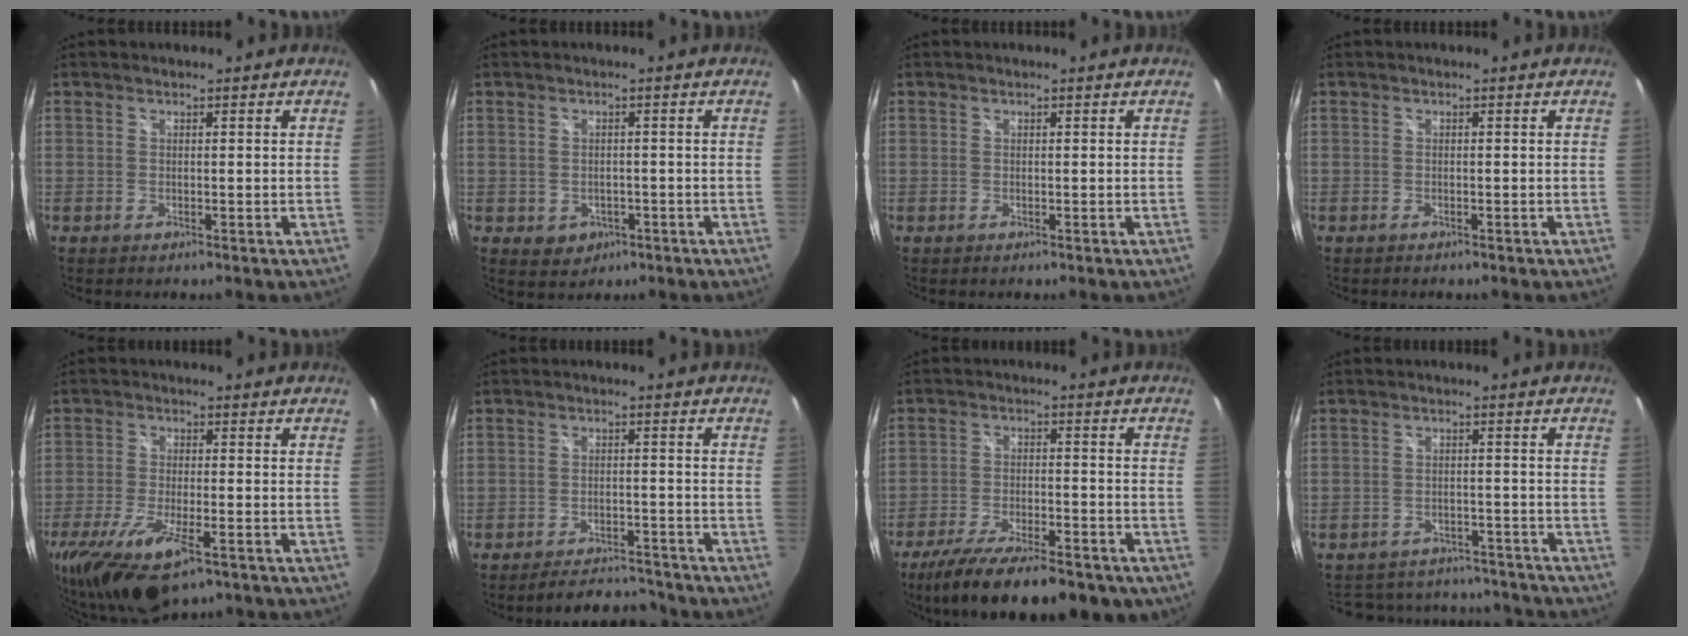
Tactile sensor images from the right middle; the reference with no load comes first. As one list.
[{"total": 4.0, "force": [-1.4, 3.4, 1.5], "torque": [-0.037, -0.002, -0.008]}, {"total": 0.0}, {"total": 0.6, "force": [-0.5, 0.3, 0.2], "torque": [-0.004, -0.003, -0.010]}, {"total": 17.1, "force": [-9.8, 6.3, 12.6], "torque": [-0.272, -0.063, -0.168]}, {"total": 7.3, "force": [-7.0, 1.5, 1.5], "torque": [-0.043, 0.009, -0.097]}, {"total": 19.3, "force": [-14.1, 6.5, 11.4], "torque": [-0.215, -0.044, -0.213]}, {"total": 17.1, "force": [-14.7, 7.0, 5.5], "torque": [-0.127, 0.026, -0.188]}]